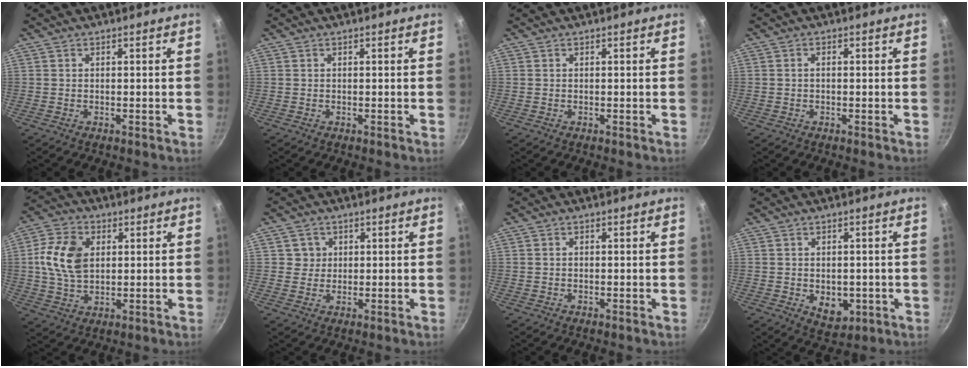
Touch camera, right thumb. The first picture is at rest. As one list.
[{"total": 0.0}, {"total": 0.0}, {"total": 1.0, "force": [-0.1, 0.6, 0.8], "torque": [-0.016, 0.006, -0.001]}, {"total": 11.2, "force": [1.9, 7.6, 8.0], "torque": [-0.140, 0.007, 0.031]}, {"total": 3.1, "force": [0.8, 3.0, 0.3], "torque": [0.019, 0.004, 0.009]}, {"total": 0.8, "force": [0.0, 0.6, 0.5], "torque": [-0.008, 0.004, 0.000]}, {"total": 6.2, "force": [-1.2, 4.4, 4.2], "torque": [-0.041, -0.005, -0.006]}]